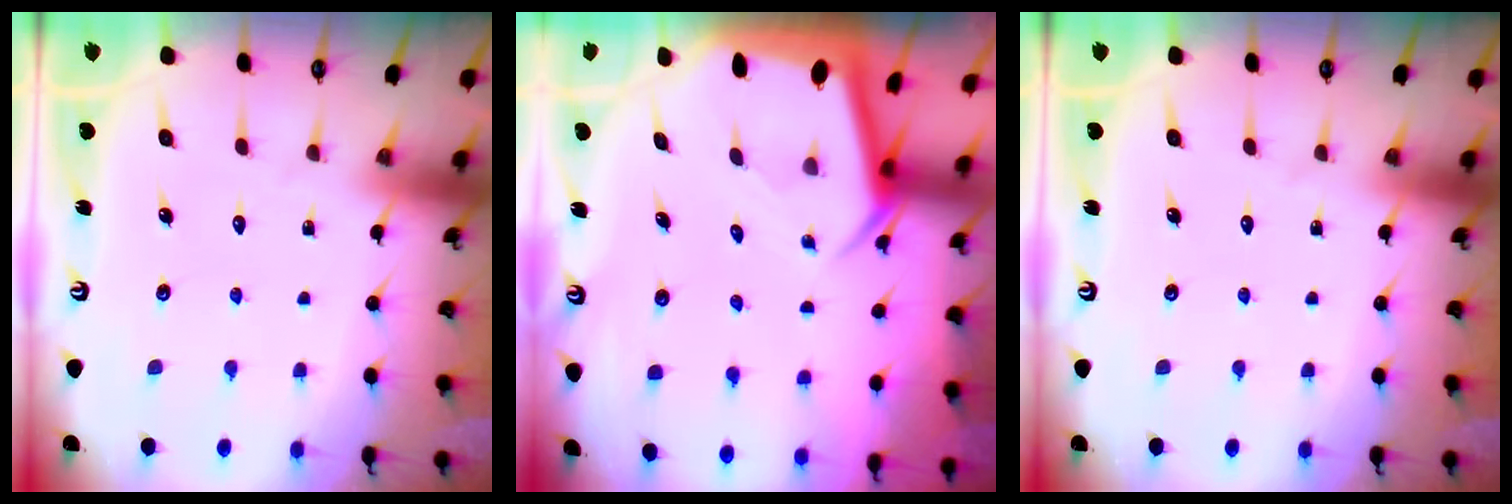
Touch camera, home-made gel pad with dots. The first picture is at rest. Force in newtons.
{"total": 4.0, "press": 4.0, "slide": 0.3}
{"total": 0.0}